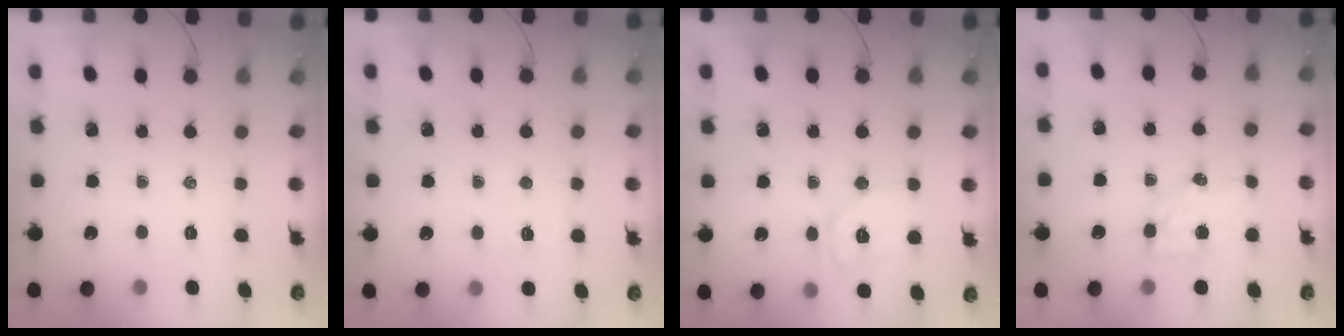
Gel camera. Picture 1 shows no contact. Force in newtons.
{"total": 2.8, "press": 2.7, "slide": 0.8}
{"total": 9.9, "press": 9.9, "slide": 0.2}
{"total": 5.4, "press": 5.4, "slide": 0.7}